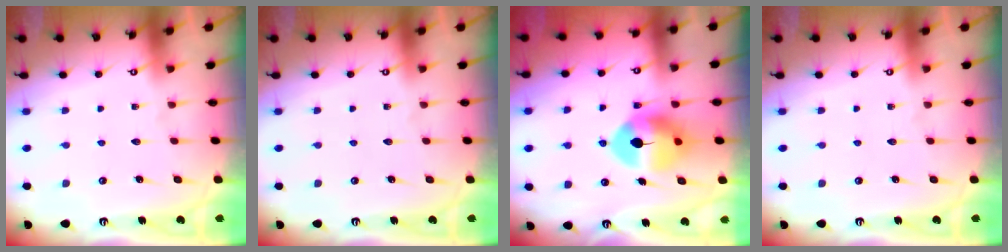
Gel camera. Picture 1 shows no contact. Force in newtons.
{"total": 0.0}
{"total": 10.3, "press": 10.1, "slide": 1.7}
{"total": 0.0}